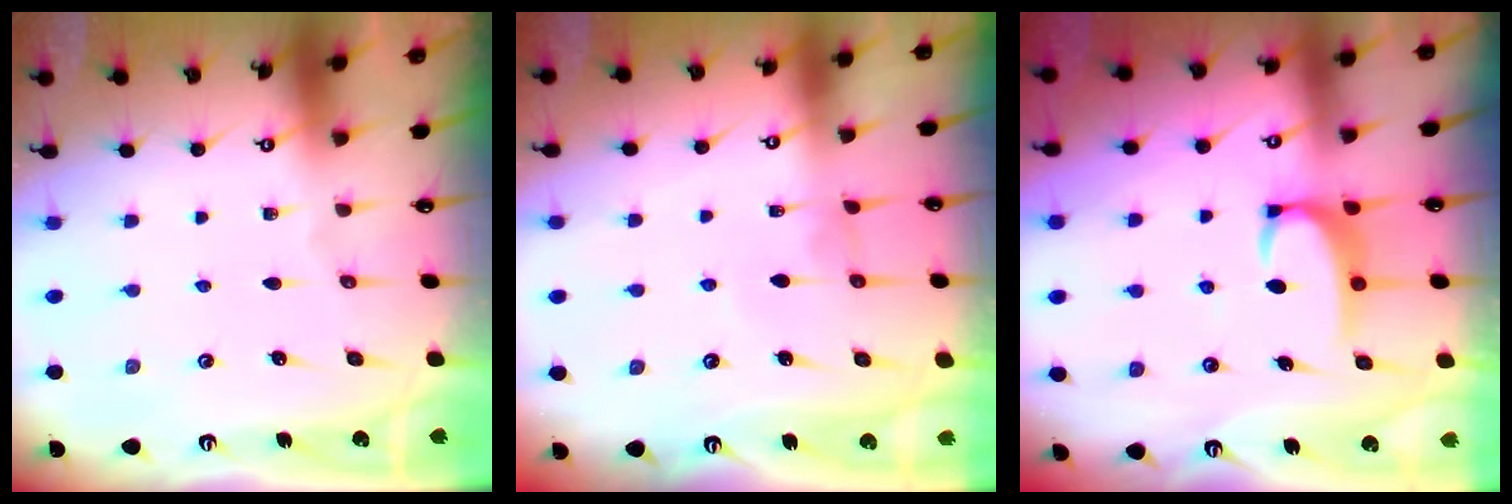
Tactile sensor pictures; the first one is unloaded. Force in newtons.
{"total": 0.7, "press": 0.6, "slide": 0.3}
{"total": 3.0, "press": 3.0, "slide": 0.4}